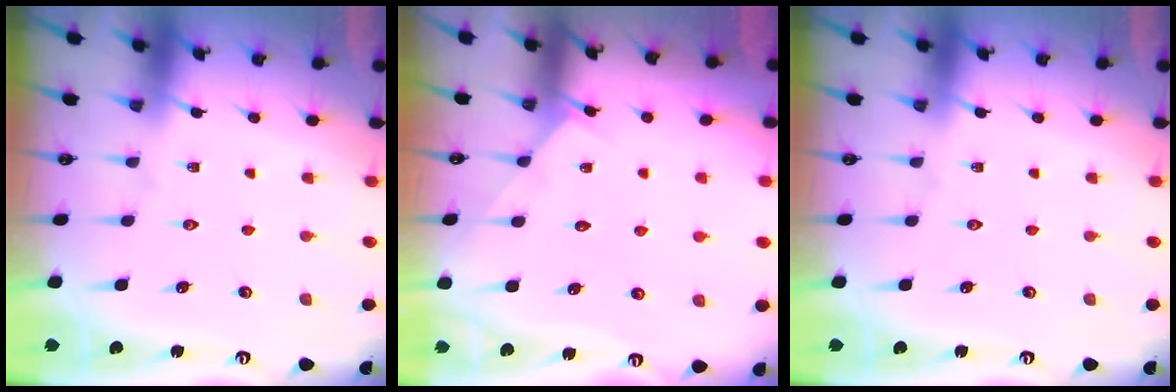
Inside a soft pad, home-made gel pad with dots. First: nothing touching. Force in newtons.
{"total": 2.8, "press": 2.7, "slide": 0.4}
{"total": 0.0}